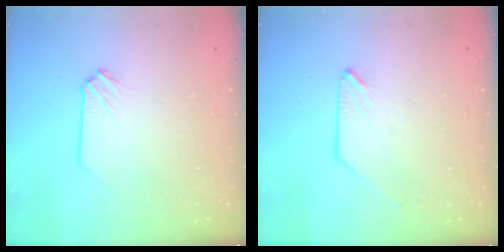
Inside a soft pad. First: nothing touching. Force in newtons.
{"total": 0.7, "press": 0.7, "slide": 0.1}